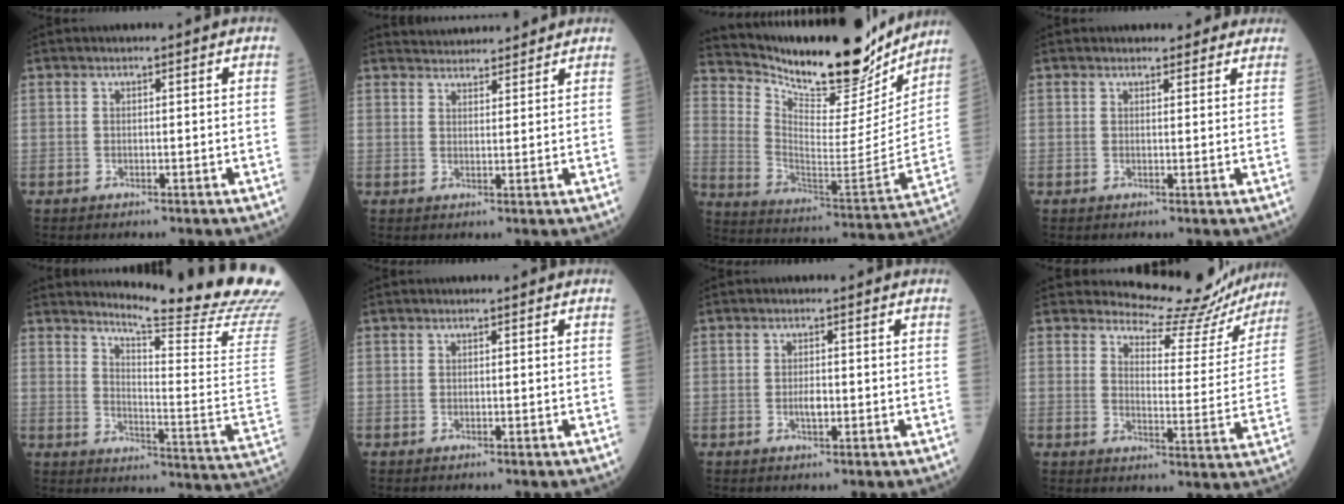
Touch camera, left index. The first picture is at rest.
{"total": 6.7, "force": [6.5, 1.4, 1.1], "torque": [-0.013, 0.024, 0.087]}
{"total": 26.0, "force": [22.7, 6.4, 10.8], "torque": [-0.179, -0.064, 0.320]}
{"total": 3.6, "force": [3.2, 1.6, 0.7], "torque": [-0.001, 0.005, 0.029]}
{"total": 22.8, "force": [21.1, -1.6, 8.5], "torque": [-0.132, -0.157, 0.249]}
{"total": 0.0}
{"total": 1.7, "force": [-0.4, 0.6, 1.5], "torque": [-0.031, 0.000, -0.006]}
{"total": 13.4, "force": [13.0, 2.9, 0.5], "torque": [0.003, -0.052, 0.142]}